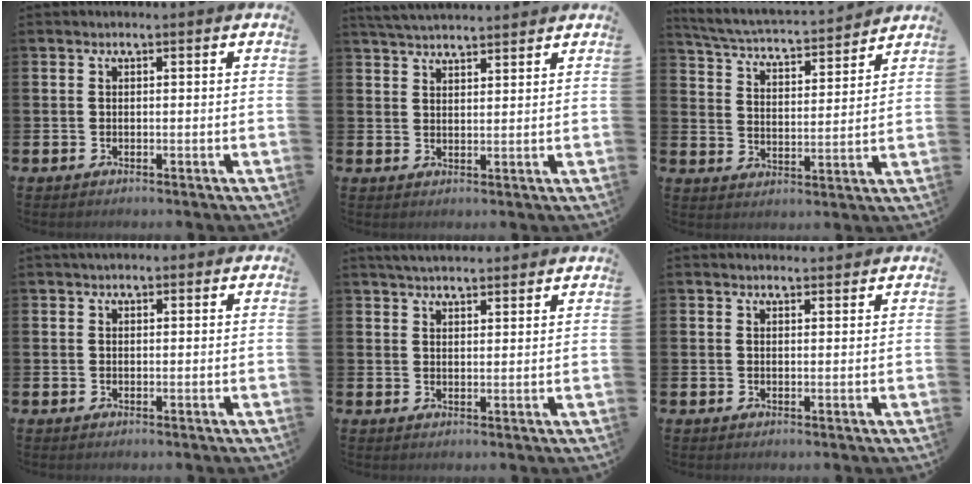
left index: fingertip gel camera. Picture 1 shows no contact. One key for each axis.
{"total": 4.0, "fx": 4.0, "fy": 0.3, "fz": 0.6, "tx": -0.015, "ty": -0.017, "tz": 0.072}
{"total": 4.9, "fx": 4.8, "fy": 0.5, "fz": 1.0, "tx": -0.040, "ty": -0.044, "tz": 0.078}
{"total": 1.2, "fx": 1.0, "fy": 0.6, "fz": 0.4, "tx": 0.000, "ty": 0.005, "tz": 0.016}
{"total": 3.5, "fx": 3.4, "fy": 0.4, "fz": 0.6, "tx": -0.018, "ty": -0.012, "tz": 0.063}
{"total": 1.5, "fx": 1.5, "fy": 0.2, "fz": -0.1, "tx": 0.014, "ty": -0.010, "tz": 0.025}